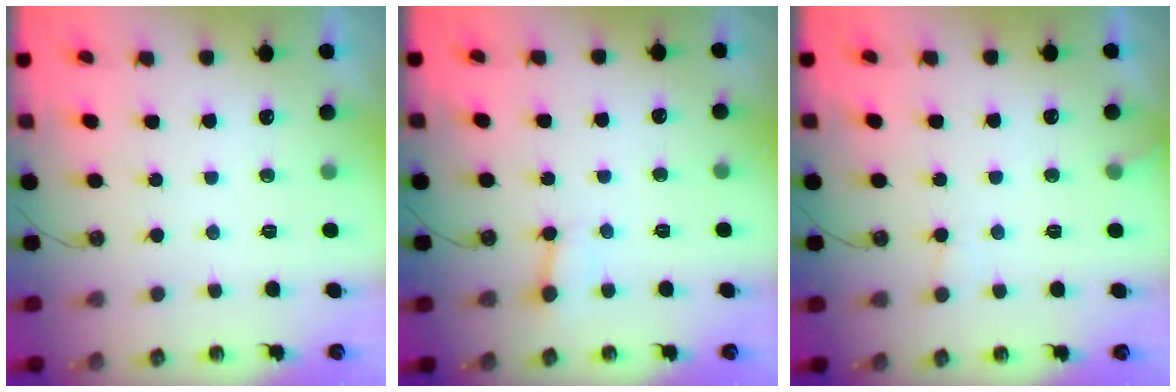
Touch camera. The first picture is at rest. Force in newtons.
{"total": 2.5, "press": 2.5, "slide": 0.4}
{"total": 6.7, "press": 6.7, "slide": 0.4}